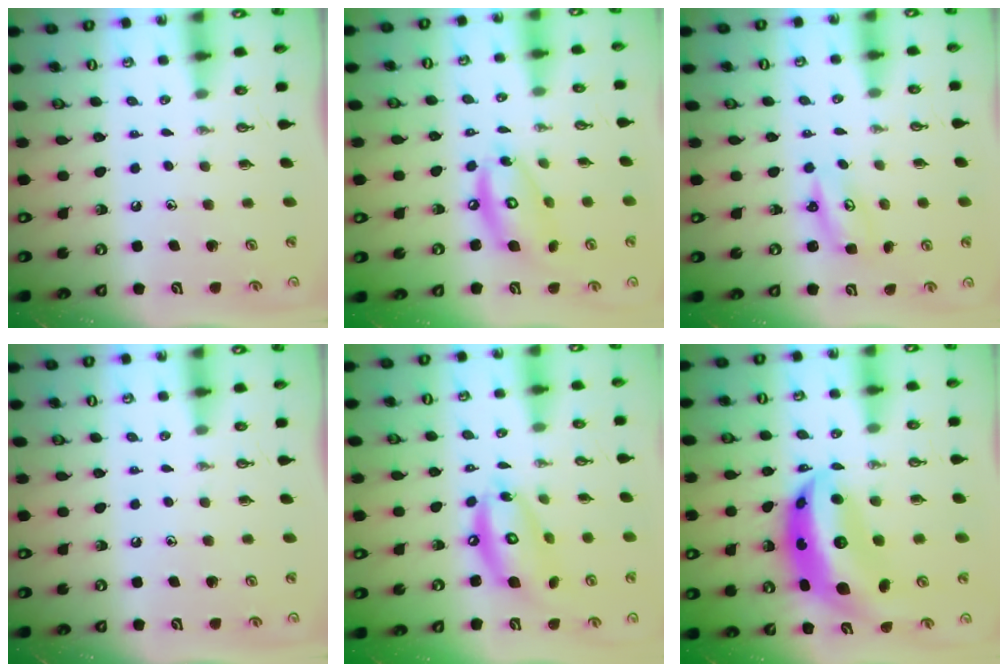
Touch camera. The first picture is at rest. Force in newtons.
{"total": 12.5, "press": 12.5, "slide": 0.9}
{"total": 2.6, "press": 2.6, "slide": 0.2}
{"total": 0.0}
{"total": 13.5, "press": 13.4, "slide": 1.3}
{"total": 13.4, "press": 13.3, "slide": 1.4}